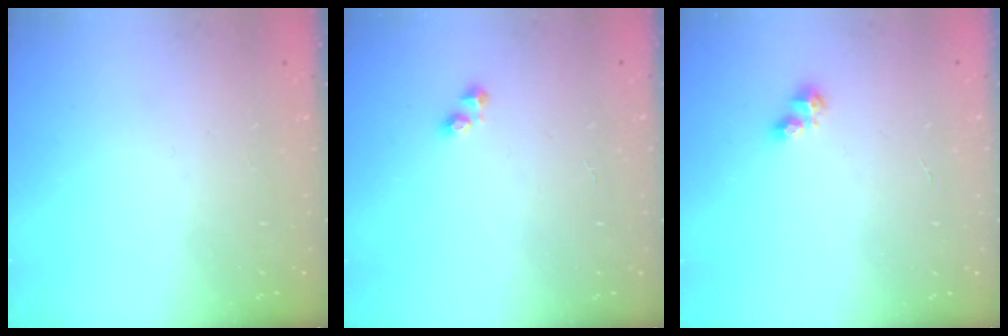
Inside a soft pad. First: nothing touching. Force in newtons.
{"total": 2.2, "press": 2.2, "slide": 0.3}
{"total": 3.5, "press": 3.5, "slide": 0.5}